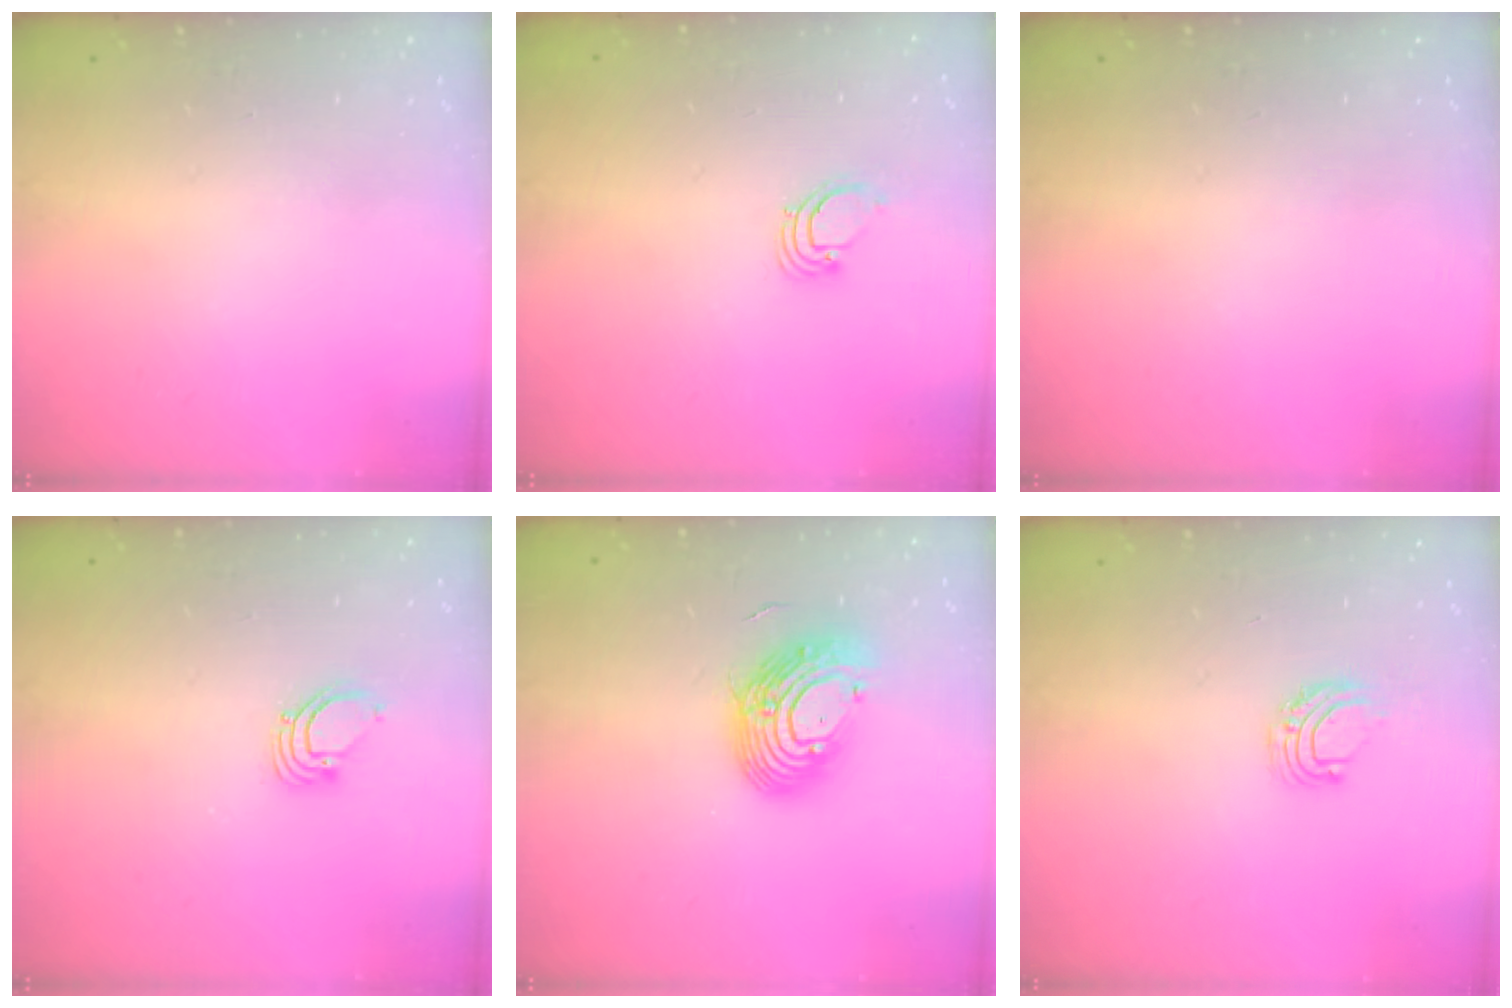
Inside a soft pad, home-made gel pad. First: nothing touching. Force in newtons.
{"total": 1.9, "press": 1.9, "slide": 0.1}
{"total": 0.0}
{"total": 2.7, "press": 2.7, "slide": 0.1}
{"total": 12.4, "press": 12.3, "slide": 1.8}
{"total": 5.8, "press": 5.8, "slide": 0.6}